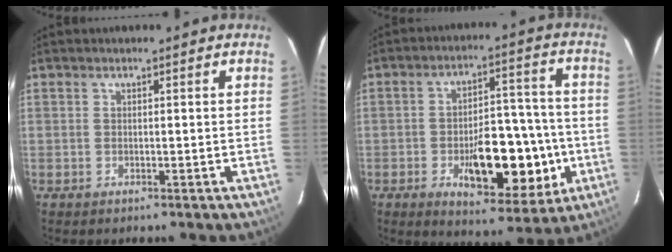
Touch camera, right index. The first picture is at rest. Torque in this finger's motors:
{"motor_torque": [1.38, -0.76, 0.73, 0.11]}